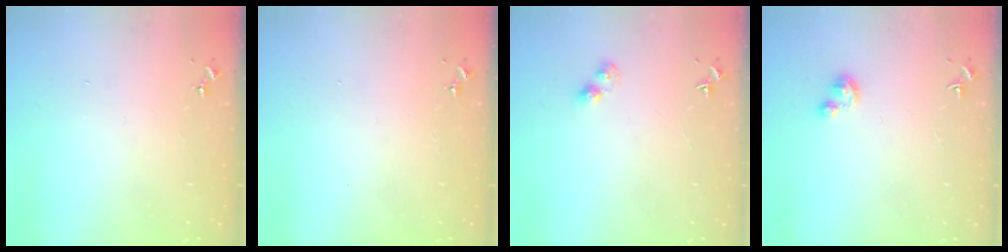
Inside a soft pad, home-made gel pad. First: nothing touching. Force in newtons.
{"total": 0.0}
{"total": 3.9, "press": 3.9, "slide": 0.4}
{"total": 3.4, "press": 3.4, "slide": 0.3}